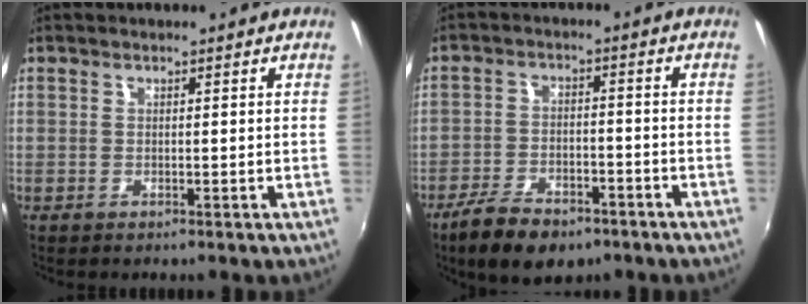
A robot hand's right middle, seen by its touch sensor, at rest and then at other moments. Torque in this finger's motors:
{"motor_torque": [0.69, -1.45, 0.14, 0.04]}